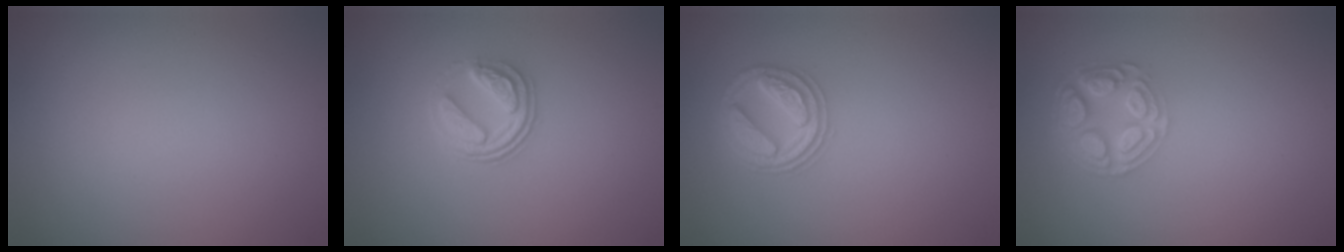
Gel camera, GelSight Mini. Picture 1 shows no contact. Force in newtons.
{"total": 2.5, "press": 1.9, "slide": 1.6}
{"total": 2.9, "press": 2.9, "slide": 0.4}
{"total": 4.6, "press": 3.5, "slide": 2.9}